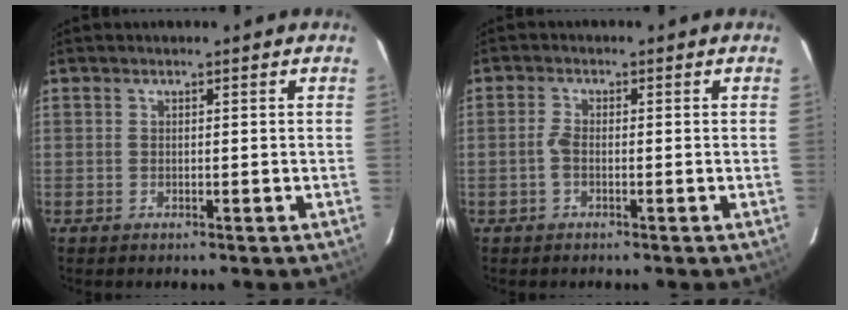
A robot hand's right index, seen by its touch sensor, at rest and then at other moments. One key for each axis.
{"total": 2.1, "fx": -0.7, "fy": 0.9, "fz": 1.7, "tx": -0.043, "ty": 0.004, "tz": -0.015}